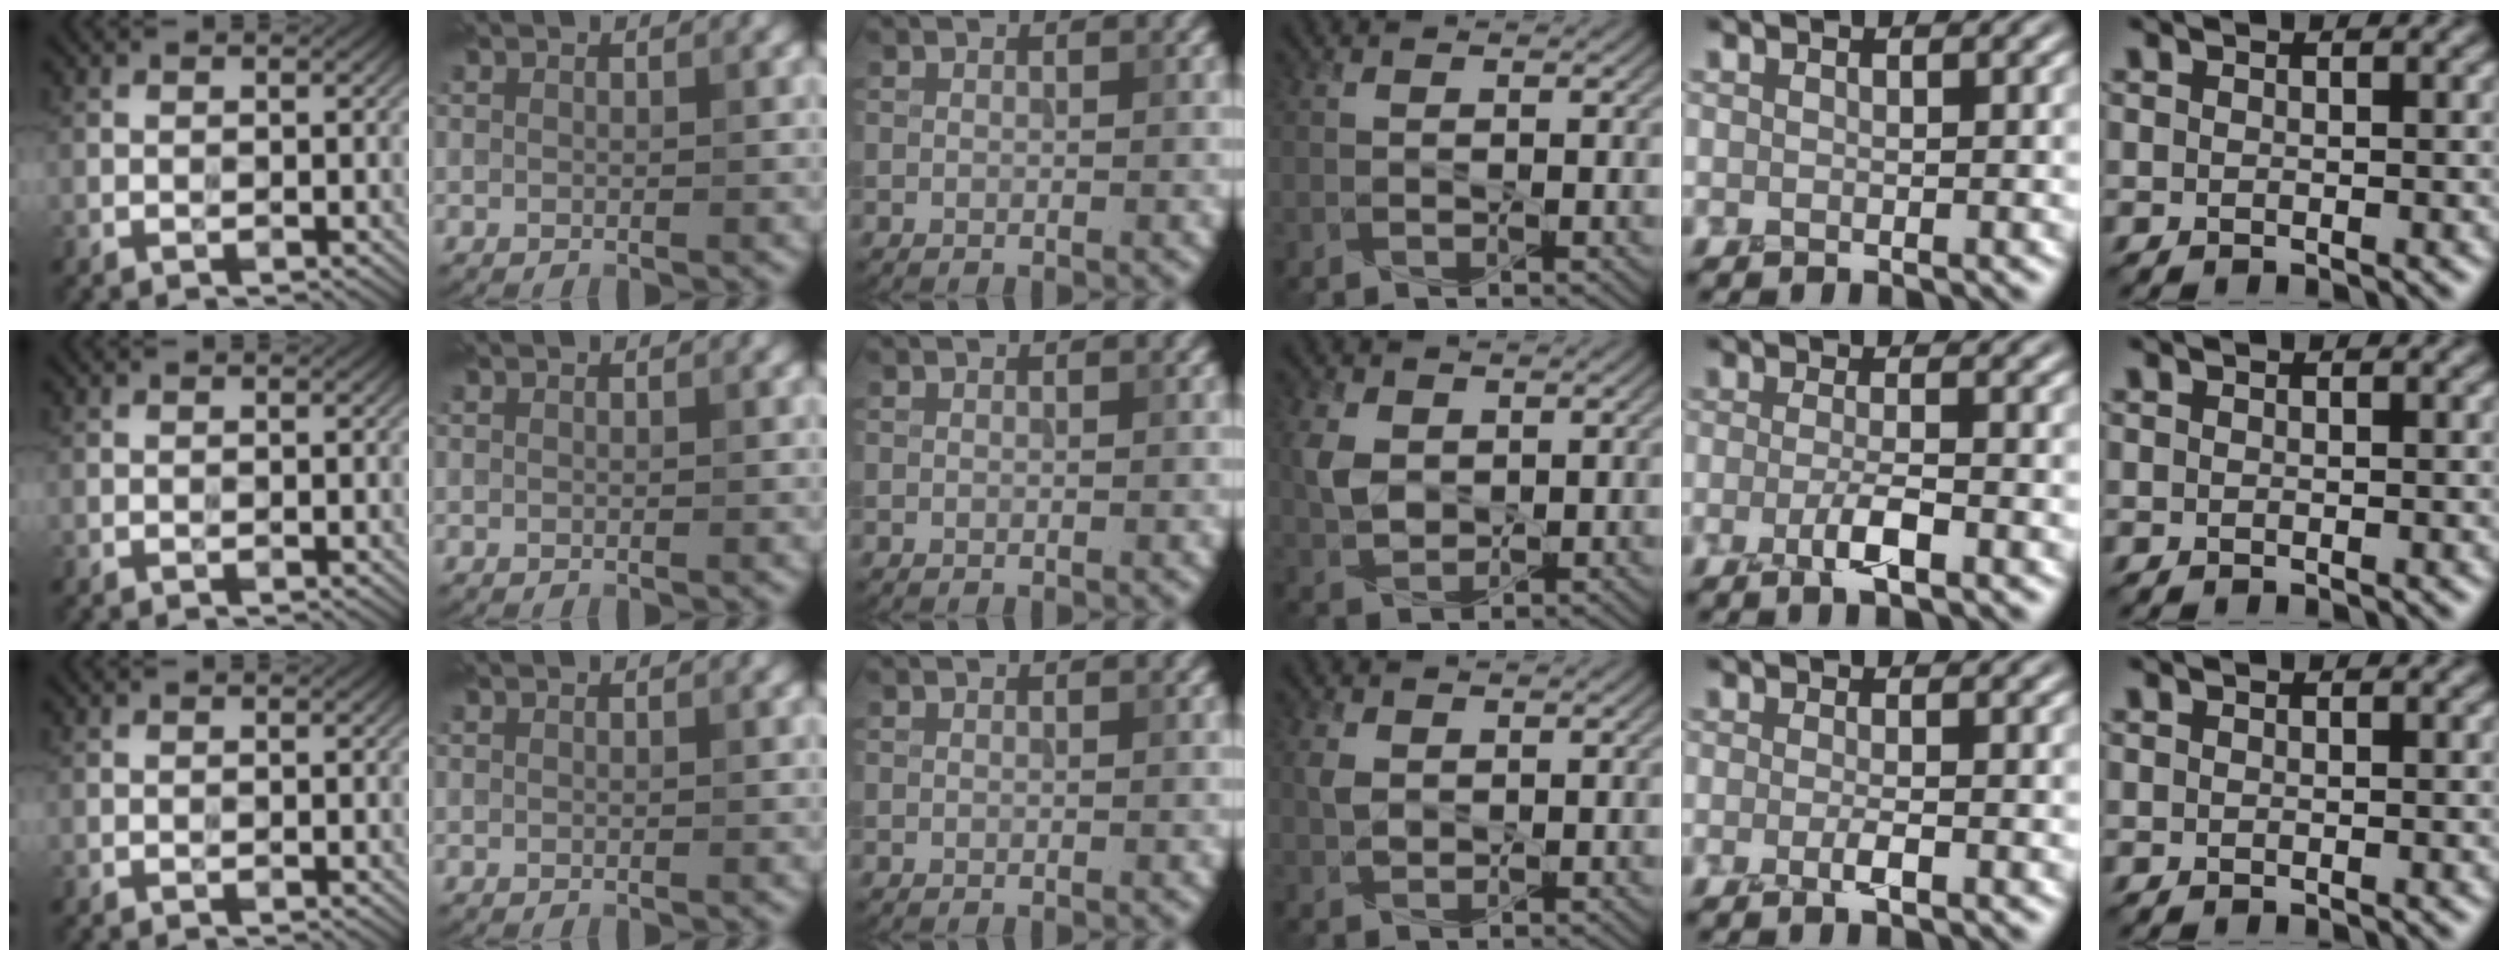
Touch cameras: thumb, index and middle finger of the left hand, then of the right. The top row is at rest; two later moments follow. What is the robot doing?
{"motion": "squeeze", "object": "tweezer"}